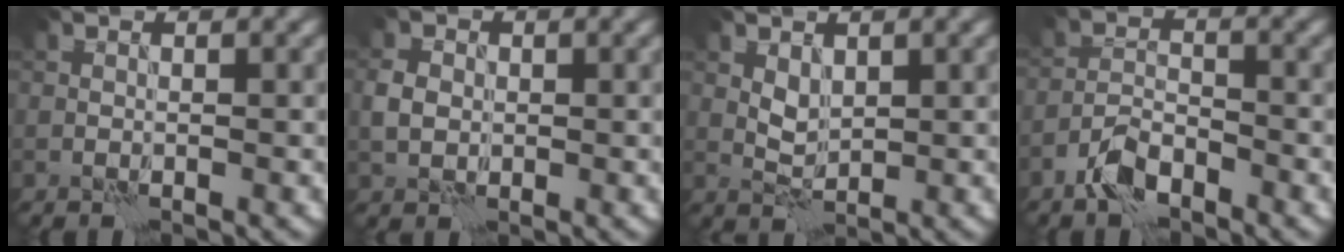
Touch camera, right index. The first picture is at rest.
{"total": 2.2, "force": [0.0, 1.8, 1.2], "torque": [-0.028, 0.003, -0.006]}
{"total": 1.7, "force": [0.8, 1.0, 1.2], "torque": [-0.025, -0.003, 0.018]}
{"total": 3.3, "force": [-2.5, 1.3, 1.8], "torque": [-0.034, 0.006, -0.056]}